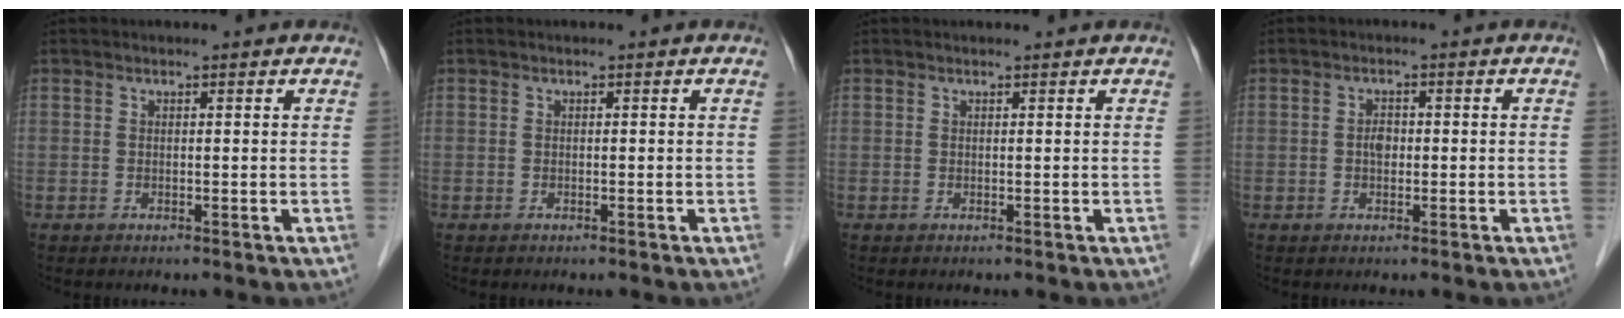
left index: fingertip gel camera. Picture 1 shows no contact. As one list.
[{"total": 0.0}, {"total": 0.6, "force": [0.6, 0.3, 0.1], "torque": [-0.006, 0.009, 0.011]}, {"total": 1.8, "force": [-0.4, 1.3, 1.2], "torque": [-0.021, 0.003, -0.007]}]